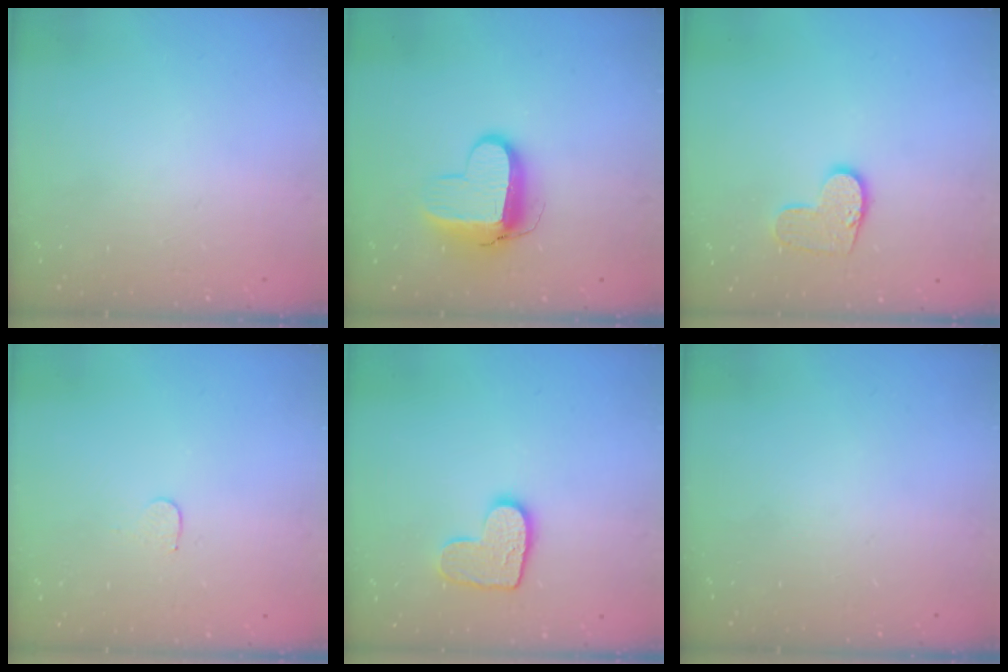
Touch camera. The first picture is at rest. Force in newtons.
{"total": 10.3, "press": 10.3, "slide": 1.2}
{"total": 9.0, "press": 9.0, "slide": 0.5}
{"total": 3.7, "press": 3.7, "slide": 0.3}
{"total": 10.3, "press": 10.2, "slide": 0.6}
{"total": 0.0}